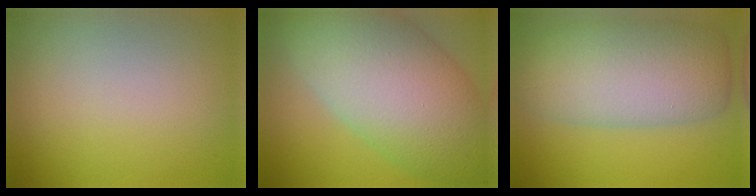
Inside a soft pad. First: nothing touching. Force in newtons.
{"total": 12.9, "press": 12.9, "slide": 0.5}
{"total": 9.1, "press": 9.1, "slide": 0.3}